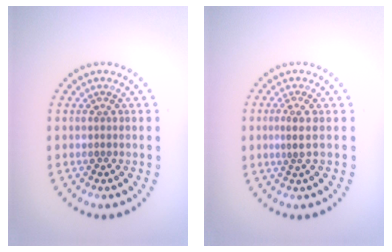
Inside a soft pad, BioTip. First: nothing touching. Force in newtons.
{"total": 1.6, "press": 1.3, "slide": 1.0}